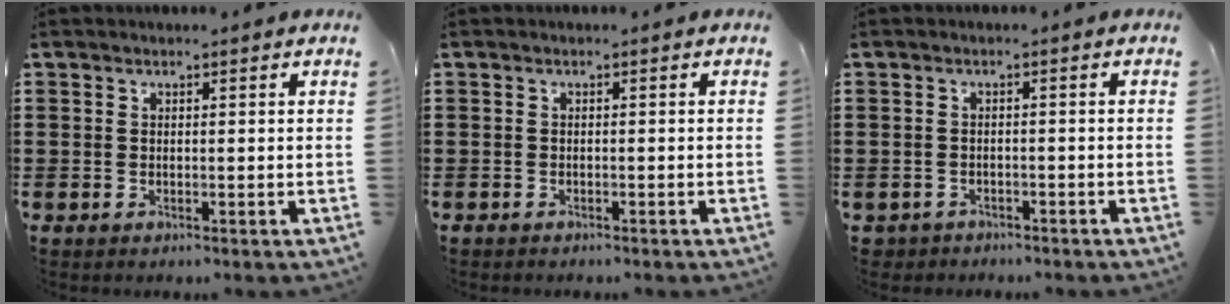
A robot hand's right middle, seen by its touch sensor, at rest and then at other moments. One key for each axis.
{"total": 0.8, "fx": -0.8, "fy": 0.2, "fz": 0.0, "tx": -0.001, "ty": 0.002, "tz": -0.017}
{"total": 1.9, "fx": -1.8, "fy": 0.7, "fz": -0.2, "tx": -0.003, "ty": 0.000, "tz": -0.042}